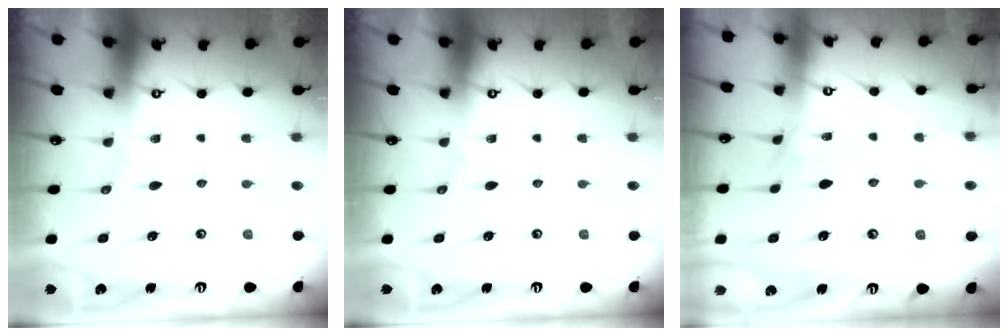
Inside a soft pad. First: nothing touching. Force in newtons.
{"total": 0.0}
{"total": 2.5, "press": 2.5, "slide": 0.4}